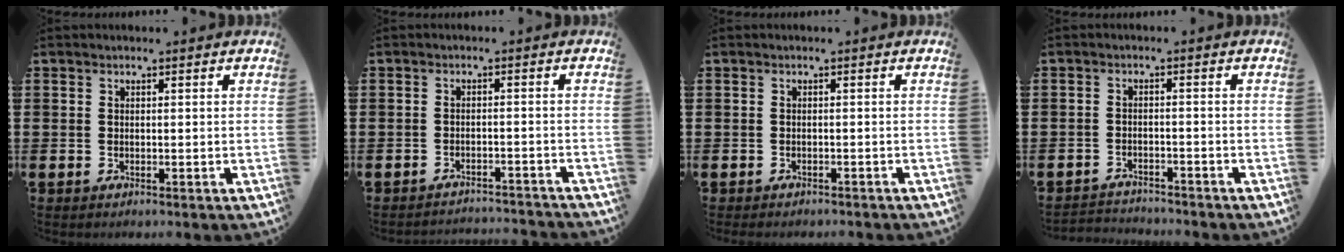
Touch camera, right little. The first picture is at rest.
{"total": 1.5, "force": [-1.5, -0.1, -0.1], "torque": [-0.001, 0.005, -0.032]}
{"total": 0.5, "force": [-0.5, 0.0, 0.0], "torque": [-0.001, -0.002, -0.011]}
{"total": 2.2, "force": [-2.2, 0.1, -0.3], "torque": [-0.002, 0.002, -0.048]}